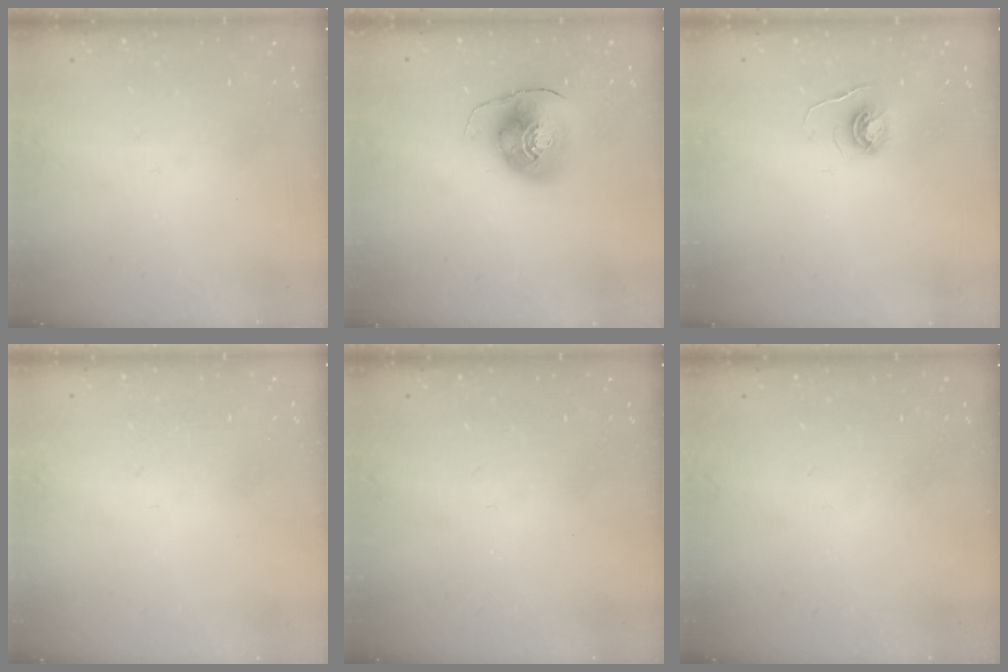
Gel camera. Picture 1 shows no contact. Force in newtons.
{"total": 10.2, "press": 10.1, "slide": 1.5}
{"total": 4.0, "press": 4.0, "slide": 0.4}
{"total": 0.7, "press": 0.7, "slide": 0.3}
{"total": 0.0}
{"total": 0.0}